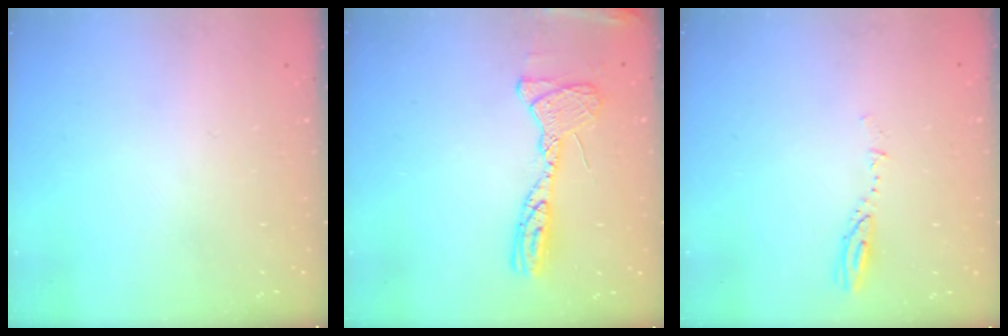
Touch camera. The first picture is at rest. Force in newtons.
{"total": 13.7, "press": 13.7, "slide": 1.5}
{"total": 3.3, "press": 3.3, "slide": 0.3}